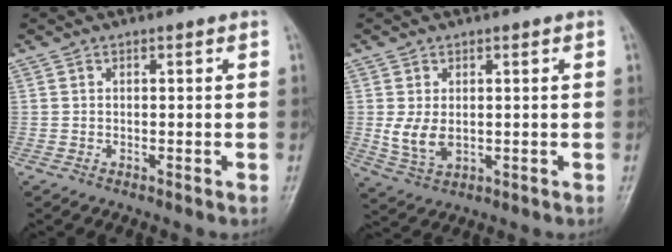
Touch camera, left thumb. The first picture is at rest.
{"total": 5.3, "force": [0.2, 3.4, 4.0], "torque": [-0.075, -0.011, 0.014]}